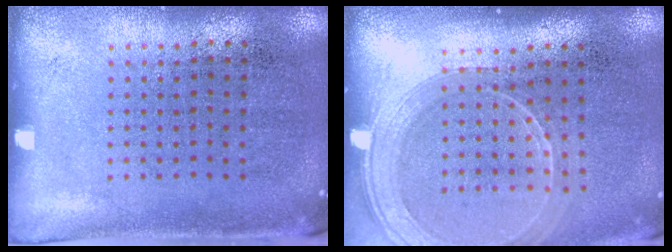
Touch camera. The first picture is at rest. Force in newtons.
{"total": 2.0, "press": 1.8, "slide": 0.8}